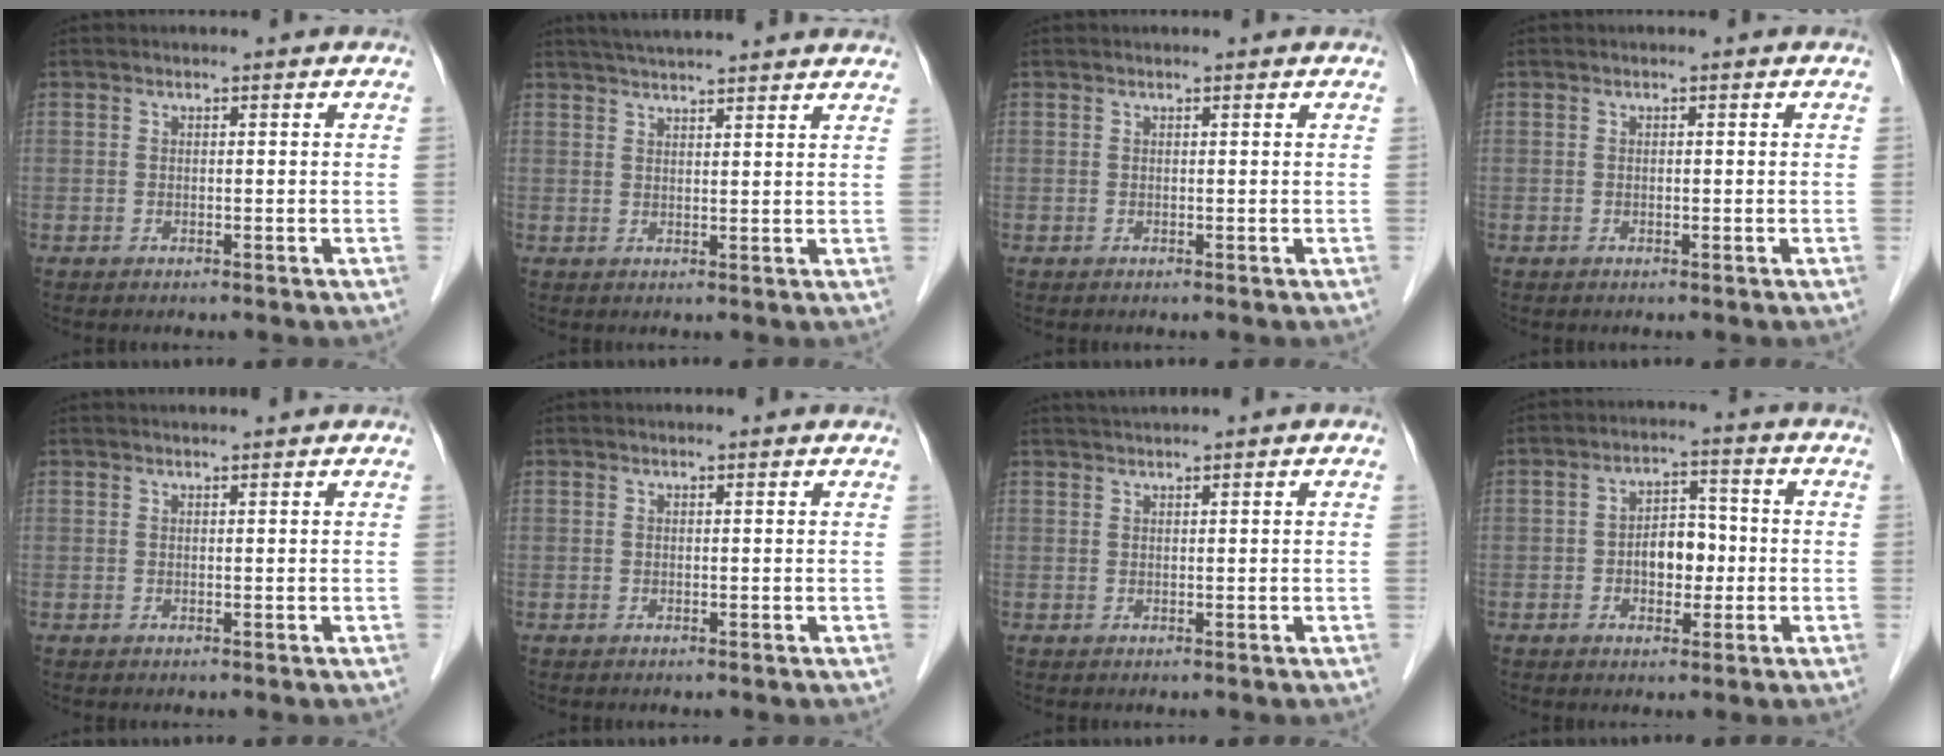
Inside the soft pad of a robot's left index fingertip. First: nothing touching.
{"total": 12.5, "force": [11.3, 0.6, 5.4], "torque": [-0.084, 0.034, 0.145]}
{"total": 0.7, "force": [0.7, 0.0, 0.2], "torque": [-0.004, 0.005, 0.008]}
{"total": 0.0}
{"total": 2.2, "force": [2.0, -0.2, 0.7], "torque": [-0.006, 0.016, 0.032]}
{"total": 1.3, "force": [1.2, 0.1, 0.3], "torque": [-0.010, 0.010, 0.014]}
{"total": 1.9, "force": [1.6, -0.4, 0.9], "torque": [-0.016, 0.015, 0.033]}
{"total": 5.5, "force": [-0.9, 3.3, 4.2], "torque": [-0.072, 0.017, -0.015]}